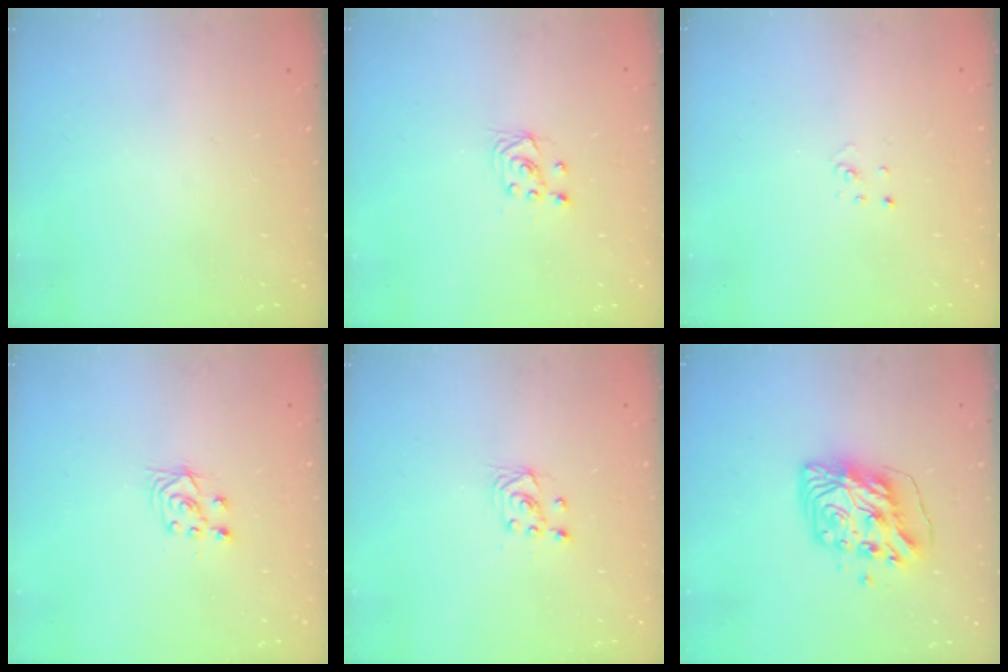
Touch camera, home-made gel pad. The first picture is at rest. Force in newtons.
{"total": 2.9, "press": 2.7, "slide": 1.0}
{"total": 2.1, "press": 2.1, "slide": 0.1}
{"total": 3.8, "press": 3.7, "slide": 0.9}
{"total": 2.9, "press": 2.7, "slide": 1.0}
{"total": 10.0, "press": 9.9, "slide": 1.4}